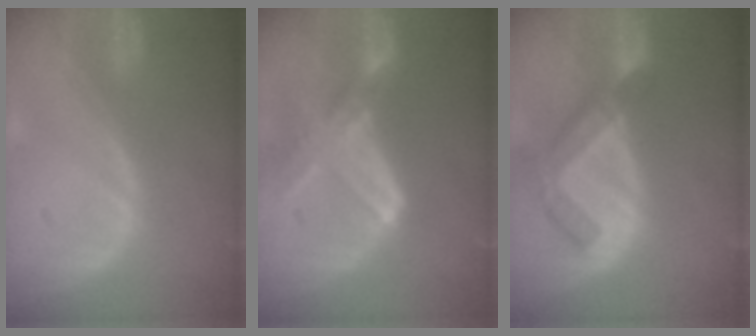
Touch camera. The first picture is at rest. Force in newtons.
{"total": 7.9, "press": 7.0, "slide": 3.6}
{"total": 7.4, "press": 6.4, "slide": 3.6}